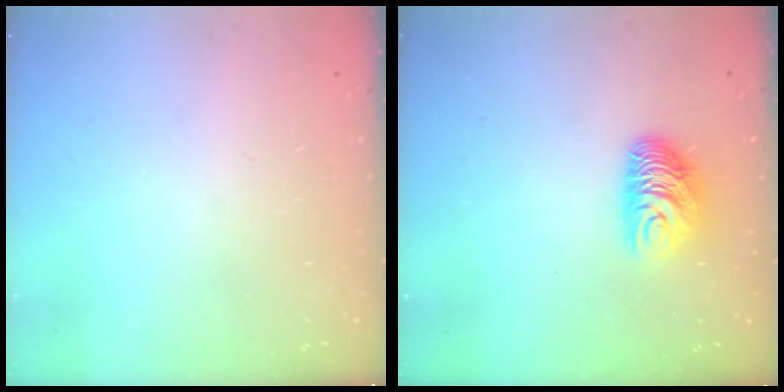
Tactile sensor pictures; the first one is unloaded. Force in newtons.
{"total": 9.3, "press": 9.2, "slide": 0.7}